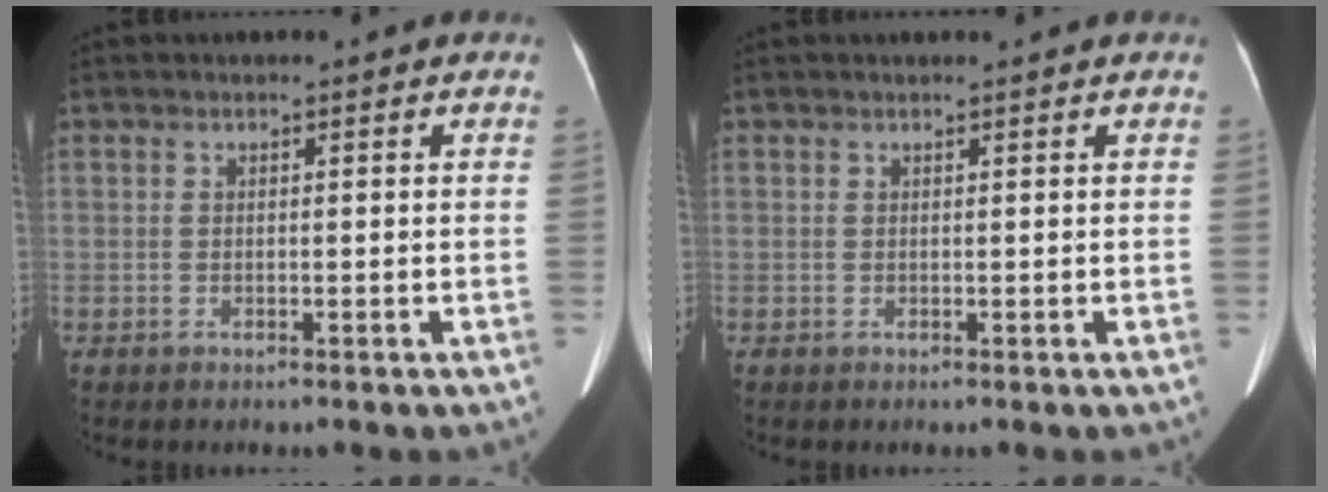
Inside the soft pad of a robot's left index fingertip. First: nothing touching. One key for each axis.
{"total": 1.2, "fx": 1.1, "fy": -0.1, "fz": 0.4, "tx": -0.007, "ty": 0.014, "tz": 0.018}